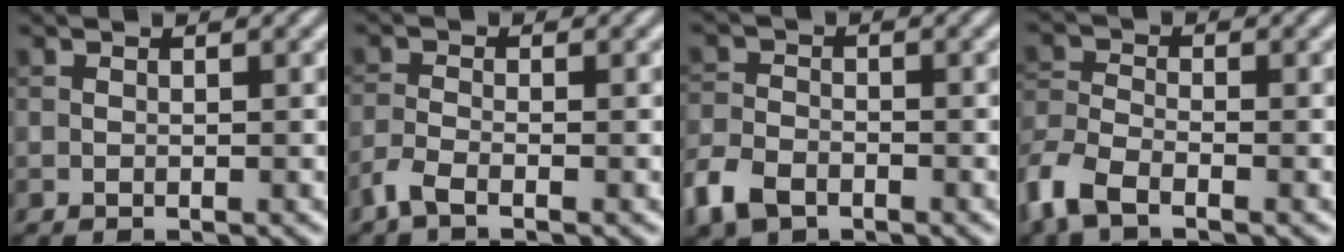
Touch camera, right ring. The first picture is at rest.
{"total": 2.1, "force": [-1.5, 0.6, 1.3], "torque": [-0.034, -0.005, -0.041]}
{"total": 4.1, "force": [-2.6, 2.5, 1.9], "torque": [-0.047, -0.004, -0.062]}
{"total": 4.6, "force": [-3.2, 2.1, 2.6], "torque": [-0.063, -0.006, -0.079]}